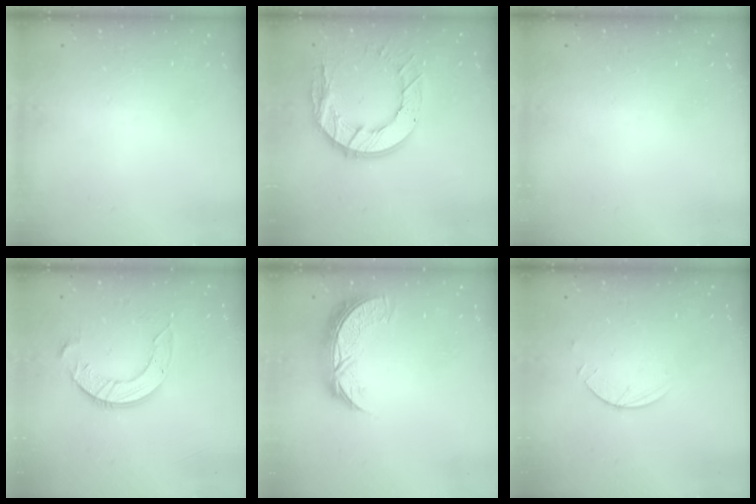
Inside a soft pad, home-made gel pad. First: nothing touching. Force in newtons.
{"total": 14.3, "press": 14.2, "slide": 1.4}
{"total": 0.0}
{"total": 10.0, "press": 10.0, "slide": 1.0}
{"total": 9.2, "press": 9.2, "slide": 0.6}
{"total": 2.5, "press": 2.4, "slide": 0.3}